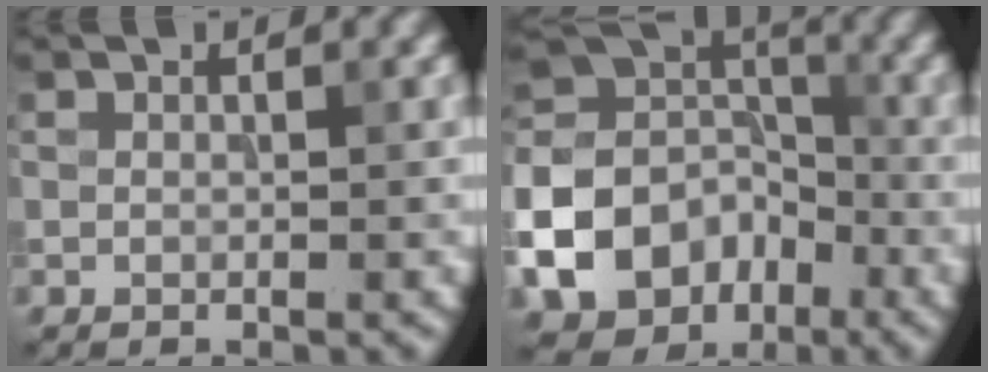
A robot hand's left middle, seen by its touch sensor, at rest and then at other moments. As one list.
[{"total": 10.8, "force": [-4.4, 8.6, 4.9], "torque": [-0.123, -0.001, -0.091]}]